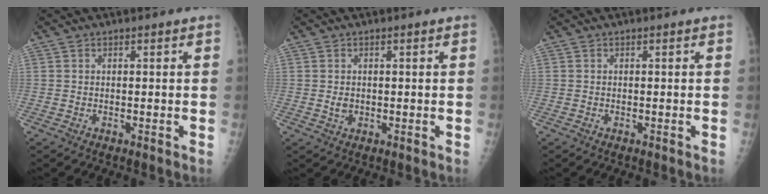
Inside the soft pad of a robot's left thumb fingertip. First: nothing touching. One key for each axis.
{"total": 1.6, "fx": 0.0, "fy": 1.3, "fz": 0.9, "tx": -0.012, "ty": -0.001, "tz": 0.005}
{"total": 0.0}